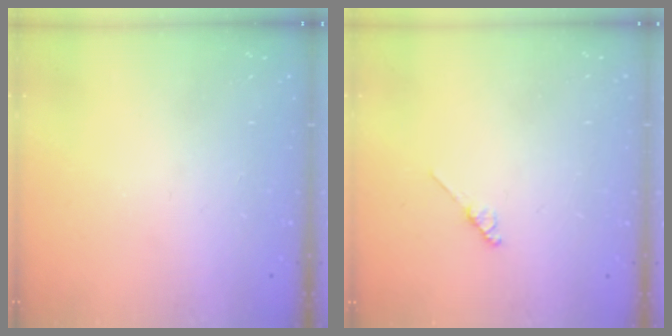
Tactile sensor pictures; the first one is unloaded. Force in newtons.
{"total": 2.0, "press": 1.9, "slide": 0.3}